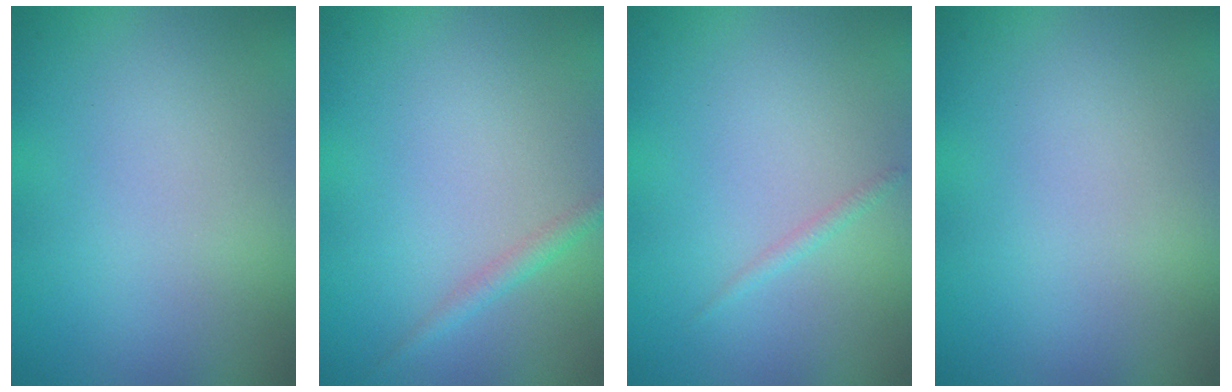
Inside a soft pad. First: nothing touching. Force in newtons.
{"total": 1.2, "press": 1.2, "slide": 0.0}
{"total": 0.7, "press": 0.7, "slide": 0.0}
{"total": 0.0}